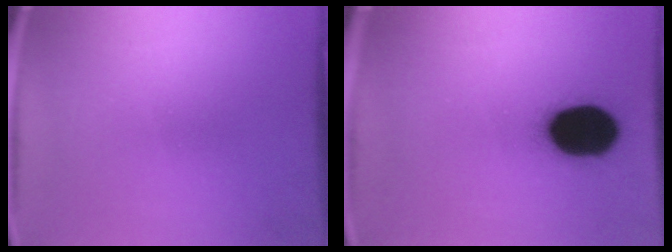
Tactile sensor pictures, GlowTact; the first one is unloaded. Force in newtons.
{"total": 19.6}